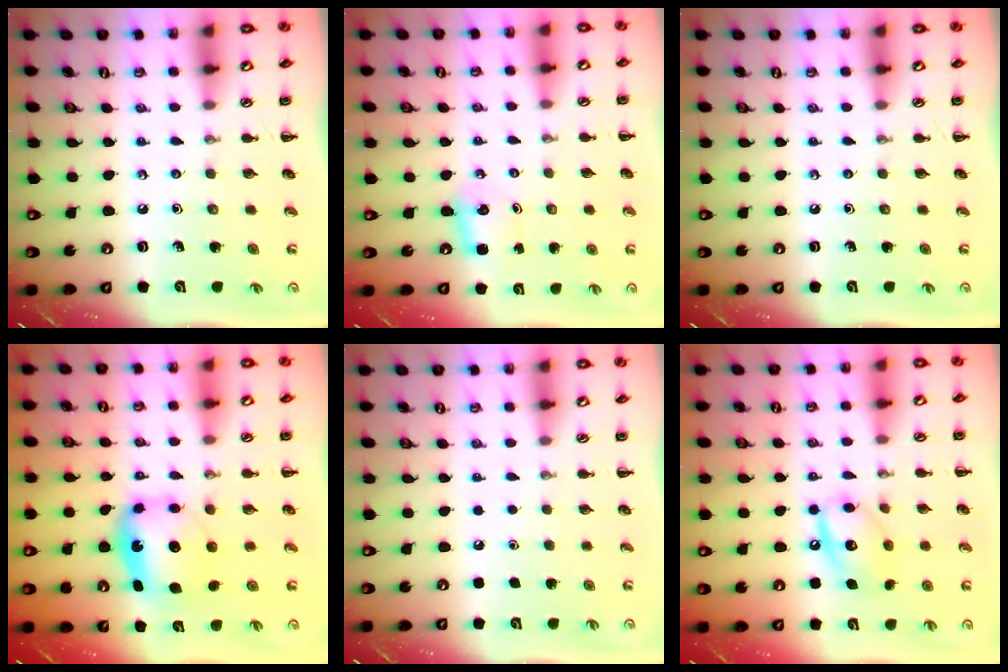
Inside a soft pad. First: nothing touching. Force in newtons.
{"total": 4.0, "press": 3.9, "slide": 1.0}
{"total": 0.0}
{"total": 5.7, "press": 5.7, "slide": 1.0}
{"total": 1.7, "press": 1.7, "slide": 0.1}
{"total": 11.9, "press": 11.8, "slide": 1.7}